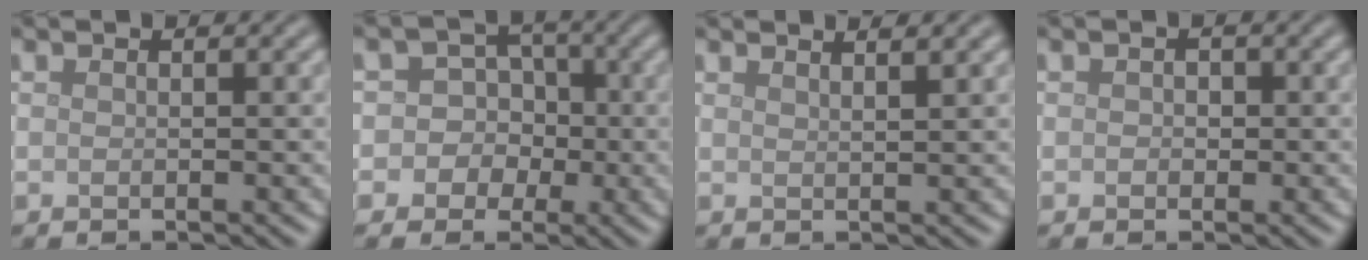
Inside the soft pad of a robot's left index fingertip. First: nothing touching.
{"total": 5.2, "force": [-0.4, 4.9, 1.5], "torque": [0.004, 0.033, -0.041]}
{"total": 3.0, "force": [2.3, 1.0, 1.5], "torque": [0.008, 0.014, 0.002]}
{"total": 0.8, "force": [0.0, 0.7, 0.4], "torque": [-0.003, -0.003, -0.002]}